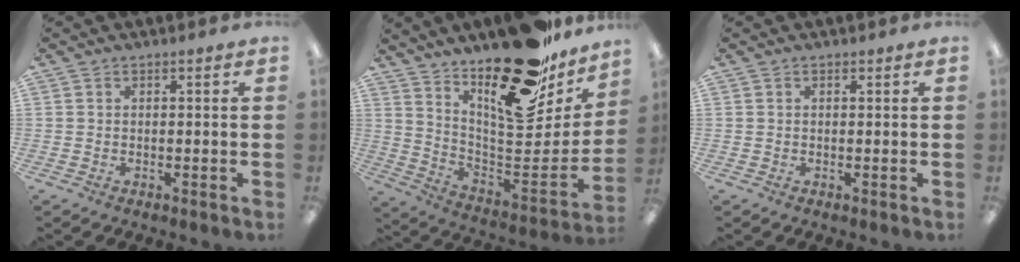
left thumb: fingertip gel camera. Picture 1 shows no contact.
{"total": 25.0, "force": [17.8, 9.8, 14.6], "torque": [-0.182, -0.133, 0.302]}
{"total": 0.0}